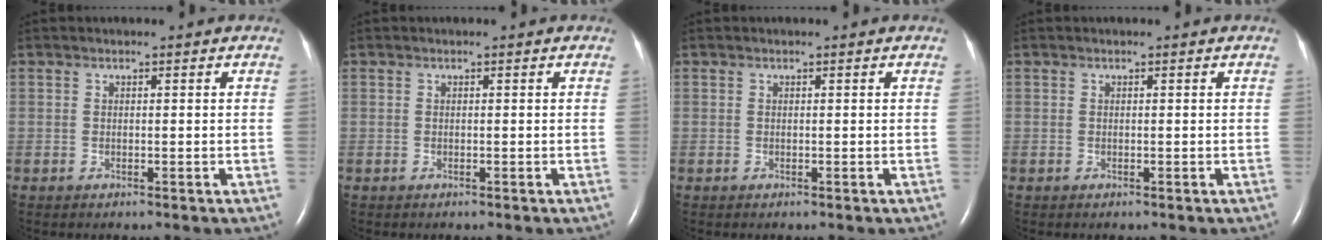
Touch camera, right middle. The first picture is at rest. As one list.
[{"total": 0.0}, {"total": 0.0}, {"total": 0.0}]